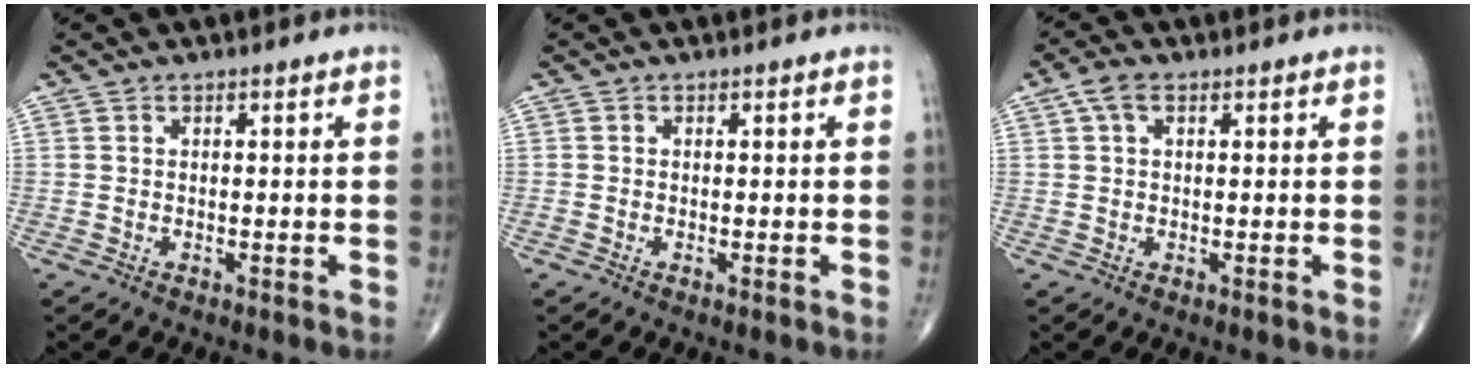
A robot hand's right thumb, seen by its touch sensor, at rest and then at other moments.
{"total": 0.0}
{"total": 3.1, "force": [1.3, 1.6, 2.3], "torque": [-0.051, 0.013, 0.025]}